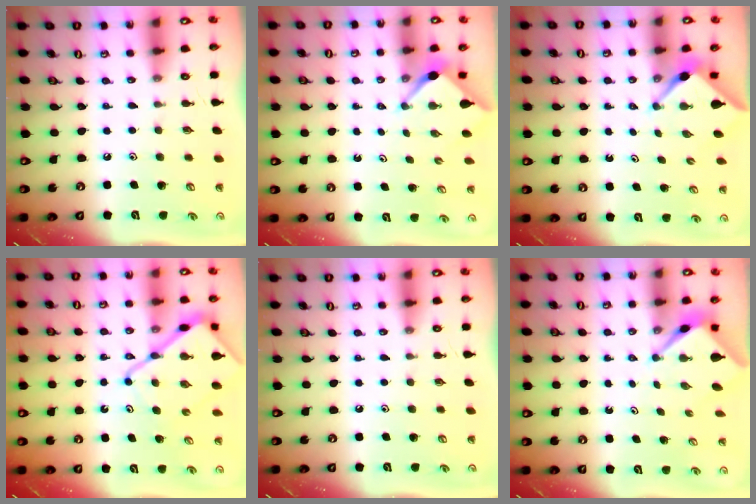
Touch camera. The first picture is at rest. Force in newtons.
{"total": 2.6, "press": 2.6, "slide": 0.3}
{"total": 3.2, "press": 3.2, "slide": 0.2}
{"total": 14.1, "press": 14.0, "slide": 1.6}
{"total": 0.0}
{"total": 2.6, "press": 2.6, "slide": 0.1}